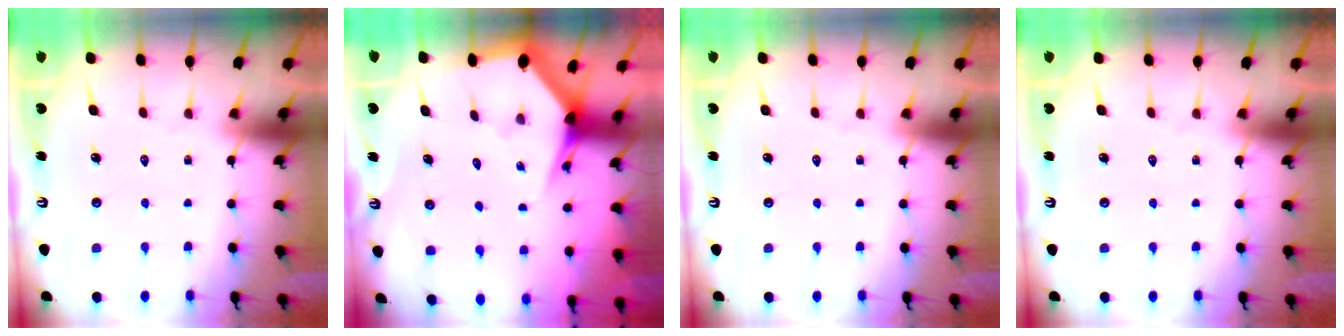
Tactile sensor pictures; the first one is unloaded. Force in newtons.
{"total": 3.0, "press": 3.0, "slide": 0.1}
{"total": 0.0}
{"total": 0.0}